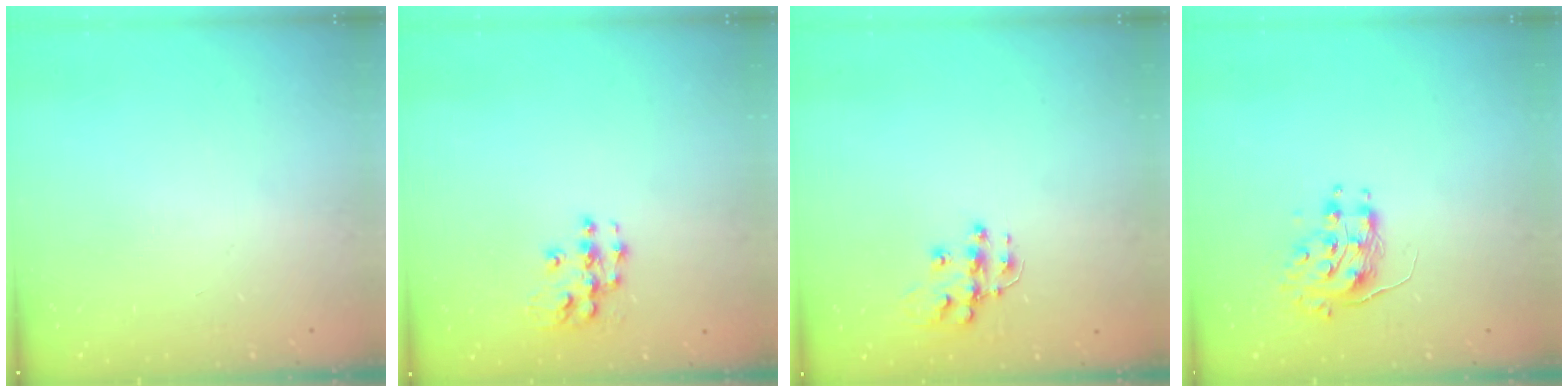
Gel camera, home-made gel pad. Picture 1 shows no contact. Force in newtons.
{"total": 9.2, "press": 9.2, "slide": 0.5}
{"total": 10.7, "press": 10.7, "slide": 0.7}
{"total": 8.6, "press": 8.6, "slide": 0.3}